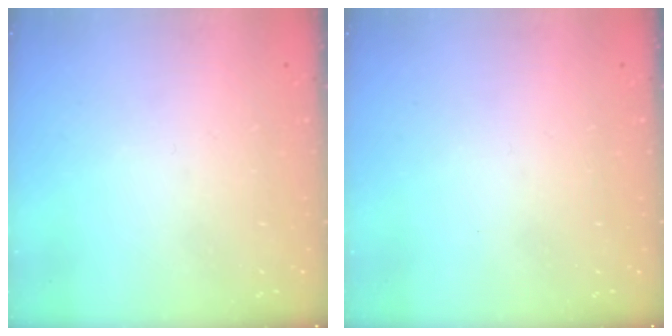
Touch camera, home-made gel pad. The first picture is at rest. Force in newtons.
{"total": 0.0}